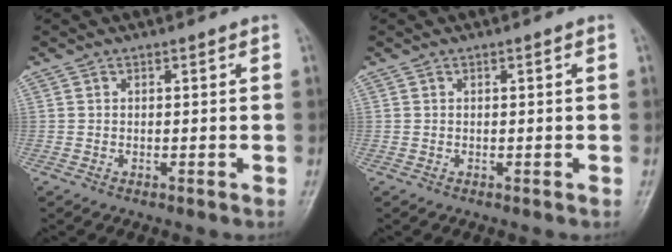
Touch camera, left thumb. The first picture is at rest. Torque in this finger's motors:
{"motor_torque": [-0.17, -0.24, -0.32, -0.28, 0.01]}